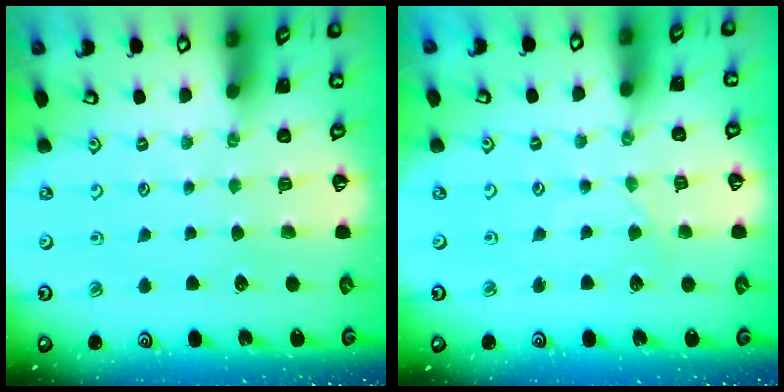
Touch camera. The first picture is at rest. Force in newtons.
{"total": 1.8, "press": 1.7, "slide": 0.4}